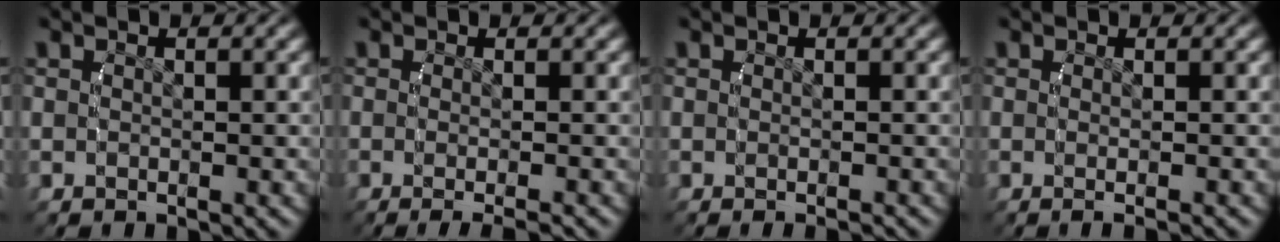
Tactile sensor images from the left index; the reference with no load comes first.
{"total": 3.8, "force": [-2.9, 0.5, 2.5], "torque": [-0.034, -0.009, -0.035]}
{"total": 1.0, "force": [-0.8, 0.0, 0.6], "torque": [-0.009, 0.000, -0.010]}
{"total": 1.5, "force": [-0.8, -0.2, 1.2], "torque": [-0.015, 0.000, -0.012]}